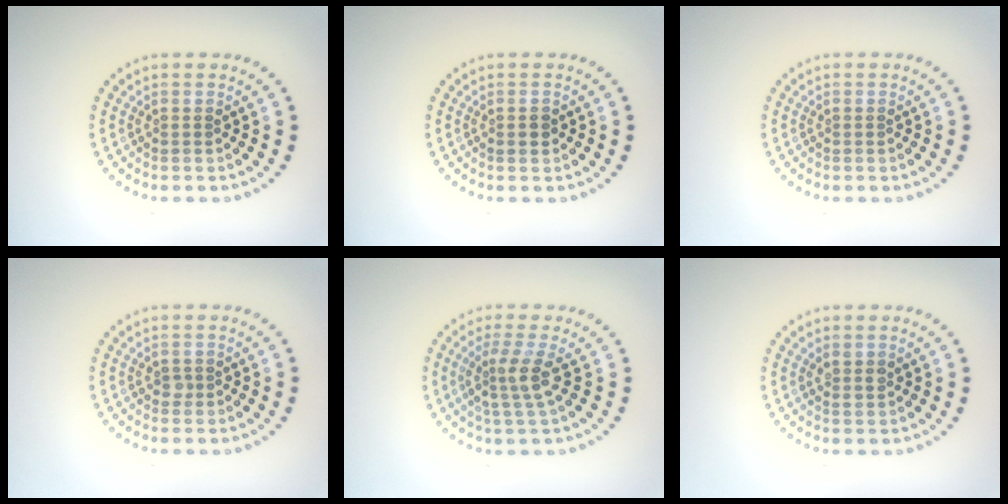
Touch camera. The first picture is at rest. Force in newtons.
{"total": 1.2, "press": 1.2, "slide": 0.1}
{"total": 0.0}
{"total": 0.6, "press": 0.5, "slide": 0.3}
{"total": 2.8, "press": 2.1, "slide": 1.8}
{"total": 1.0, "press": 0.9, "slide": 0.5}